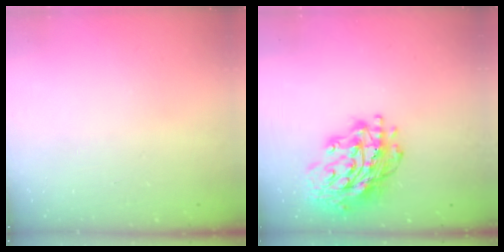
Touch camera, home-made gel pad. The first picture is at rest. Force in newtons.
{"total": 19.1, "press": 19.0, "slide": 1.9}